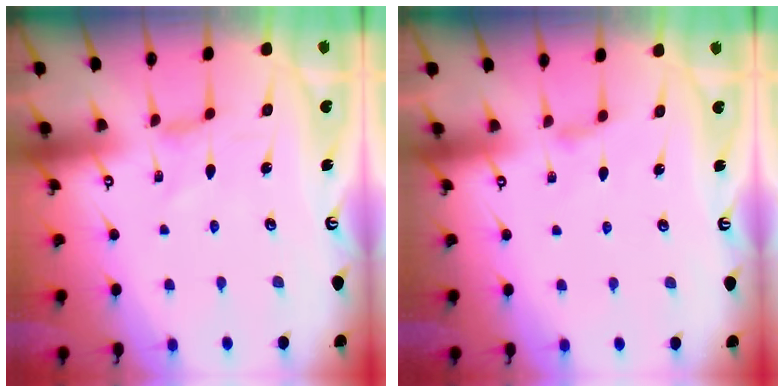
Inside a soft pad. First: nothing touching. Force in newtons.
{"total": 3.5, "press": 3.4, "slide": 0.5}